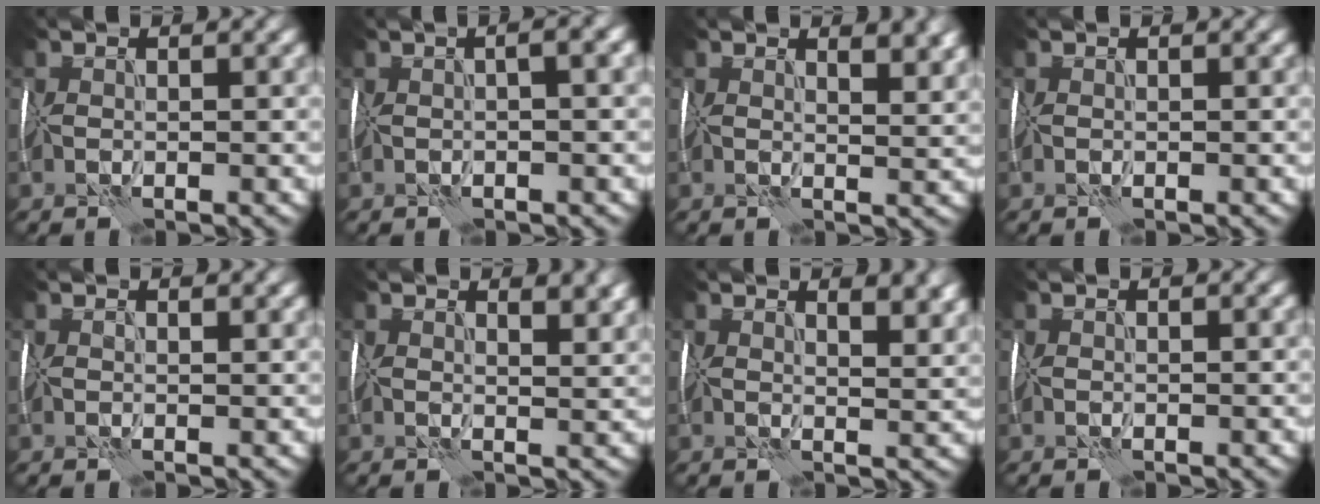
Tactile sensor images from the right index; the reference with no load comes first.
{"total": 5.0, "force": [1.5, 2.1, 4.3], "torque": [-0.030, 0.027, -0.006]}
{"total": 5.1, "force": [2.9, 2.1, 3.6], "torque": [-0.030, 0.005, 0.041]}
{"total": 0.0}
{"total": 1.1, "force": [0.8, 0.4, 0.7], "torque": [-0.010, 0.000, 0.014]}
{"total": 4.3, "force": [2.6, 1.8, 3.0], "torque": [-0.027, 0.005, 0.035]}
{"total": 5.7, "force": [3.2, 2.4, 4.0], "torque": [-0.034, 0.007, 0.043]}
{"total": 0.0}